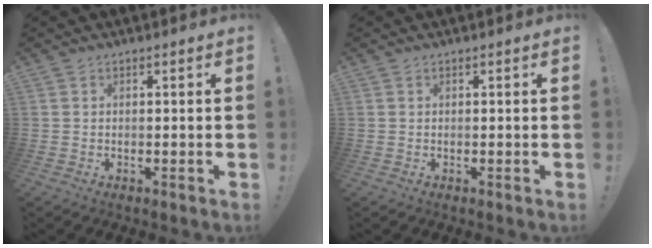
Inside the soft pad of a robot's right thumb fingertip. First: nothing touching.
{"total": 0.0}